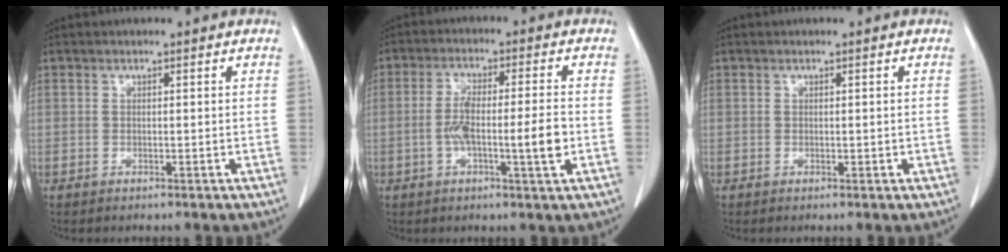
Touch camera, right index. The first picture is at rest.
{"total": 8.2, "force": [-1.7, 0.7, 8.0], "torque": [-0.145, 0.004, -0.031]}
{"total": 0.7, "force": [-0.1, 0.4, 0.5], "torque": [-0.008, 0.000, 0.004]}